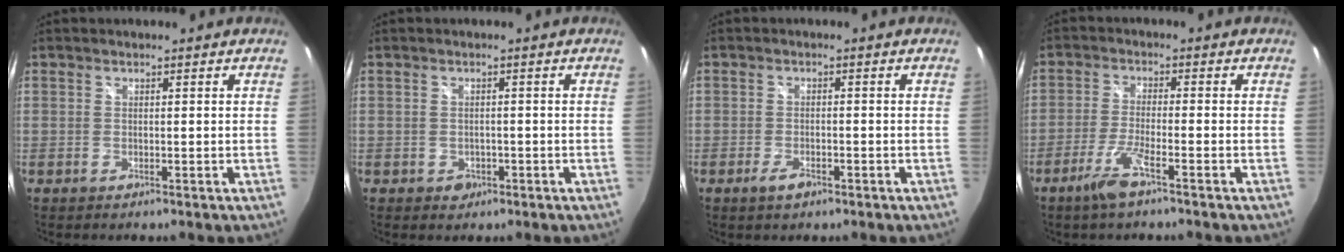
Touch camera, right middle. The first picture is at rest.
{"total": 2.2, "force": [-0.9, 1.9, 0.6], "torque": [-0.013, -0.002, -0.011]}
{"total": 2.8, "force": [-1.8, 1.2, 1.8], "torque": [-0.041, -0.004, -0.034]}
{"total": 5.7, "force": [-3.9, 0.3, 4.2], "torque": [-0.099, -0.009, -0.075]}